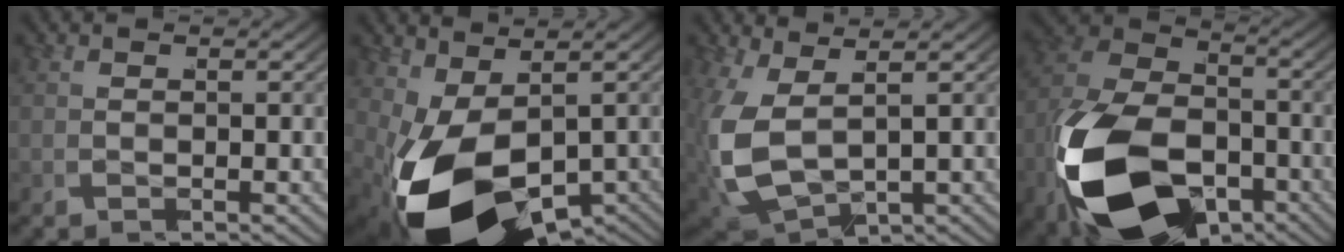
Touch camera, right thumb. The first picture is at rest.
{"total": 14.4, "force": [-4.4, 8.0, 11.2], "torque": [-0.237, -0.053, -0.044]}
{"total": 8.7, "force": [-0.6, 6.1, 6.2], "torque": [-0.175, -0.039, 0.013]}
{"total": 17.8, "force": [-6.7, 11.7, 11.6], "torque": [-0.257, -0.078, -0.080]}